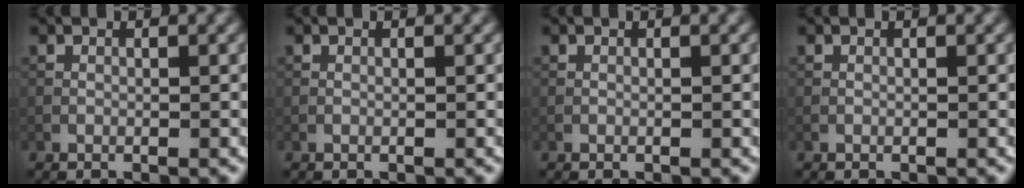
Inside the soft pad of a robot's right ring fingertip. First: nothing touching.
{"total": 0.0}
{"total": 0.0}
{"total": 0.0}